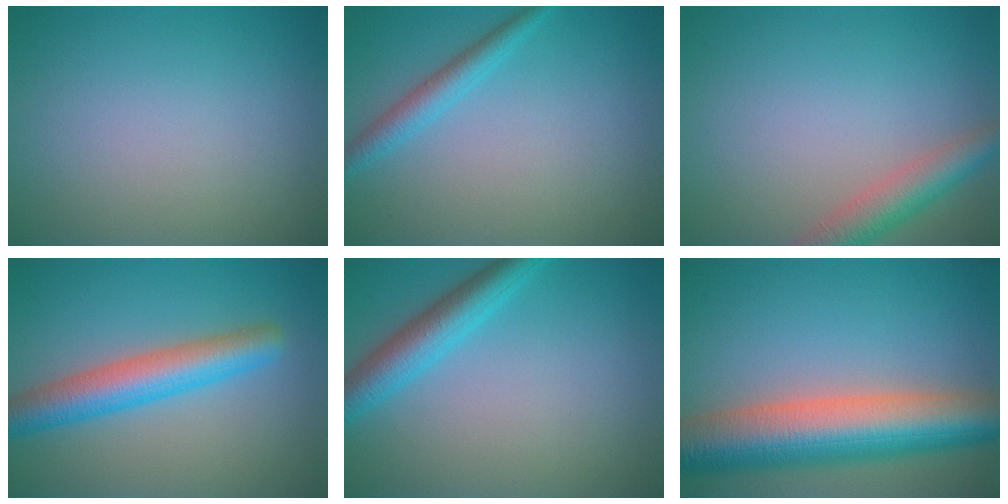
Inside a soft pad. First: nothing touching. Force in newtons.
{"total": 2.2, "press": 2.2, "slide": 0.1}
{"total": 3.9, "press": 3.9, "slide": 0.3}
{"total": 5.4, "press": 5.4, "slide": 0.1}
{"total": 4.0, "press": 4.0, "slide": 0.1}
{"total": 10.9, "press": 10.9, "slide": 0.7}